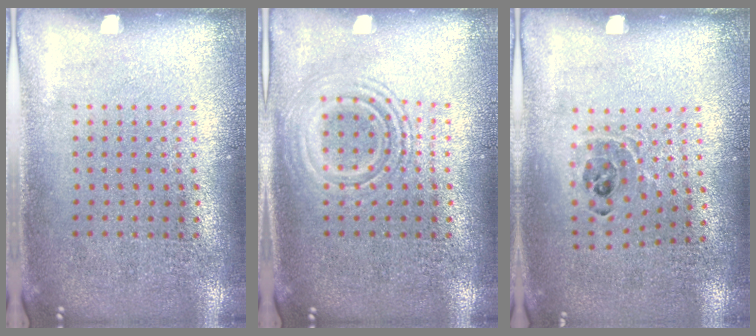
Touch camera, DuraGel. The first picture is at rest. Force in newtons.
{"total": 2.8, "press": 2.7, "slide": 0.5}
{"total": 0.9, "press": 0.9, "slide": 0.1}